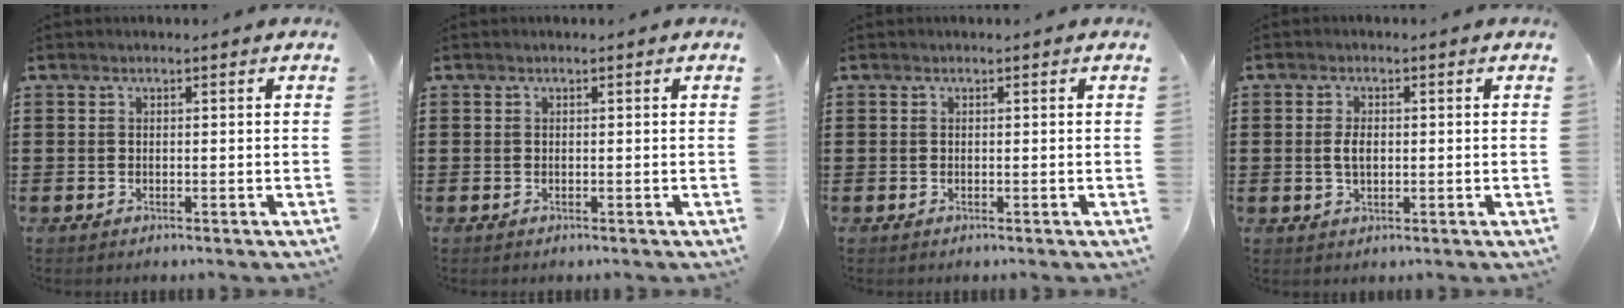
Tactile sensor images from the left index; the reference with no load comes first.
{"total": 0.0}
{"total": 0.0}
{"total": 2.8, "force": [0.2, 1.4, 2.4], "torque": [-0.050, 0.005, 0.002]}